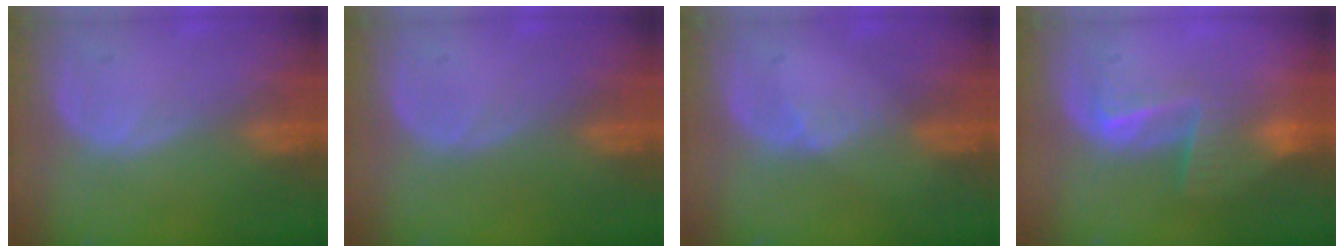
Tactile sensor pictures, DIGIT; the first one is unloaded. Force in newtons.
{"total": 0.0}
{"total": 1.1, "press": 1.1, "slide": 0.2}
{"total": 6.6, "press": 5.6, "slide": 3.5}